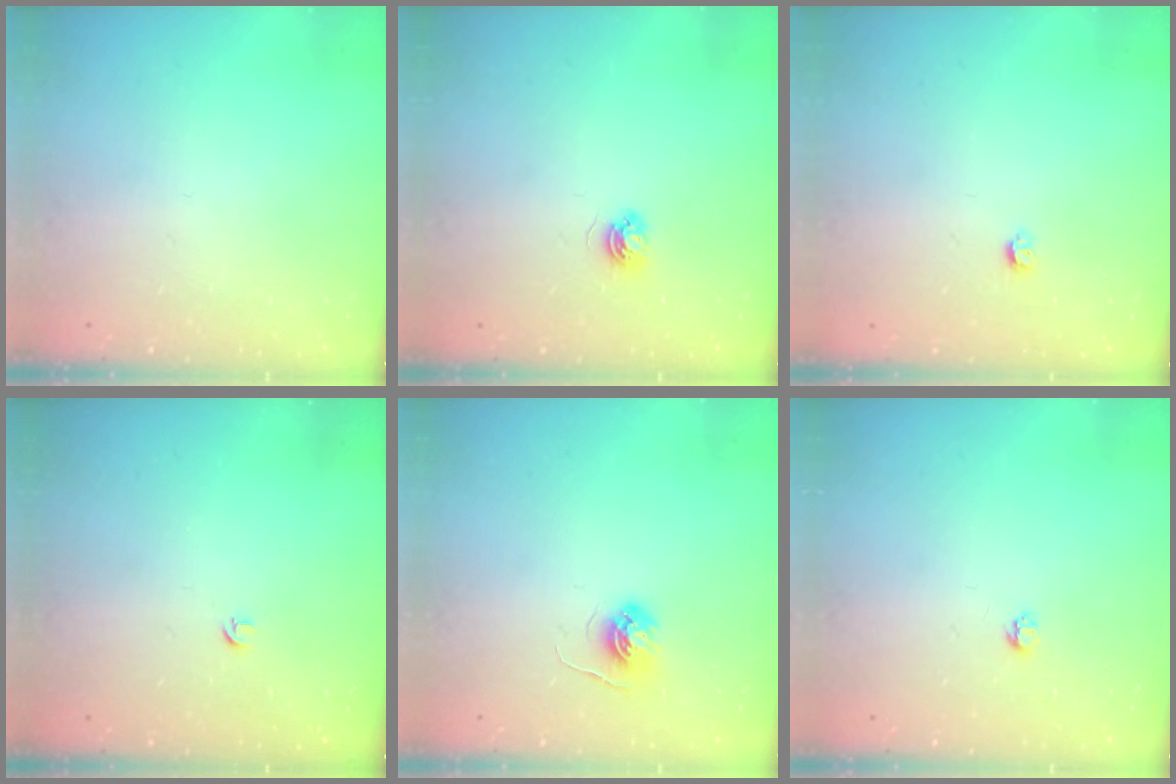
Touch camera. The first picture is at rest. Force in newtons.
{"total": 3.7, "press": 3.7, "slide": 0.5}
{"total": 3.5, "press": 3.5, "slide": 0.5}
{"total": 3.4, "press": 3.3, "slide": 0.6}
{"total": 4.3, "press": 4.3, "slide": 0.5}
{"total": 2.7, "press": 2.7, "slide": 0.4}